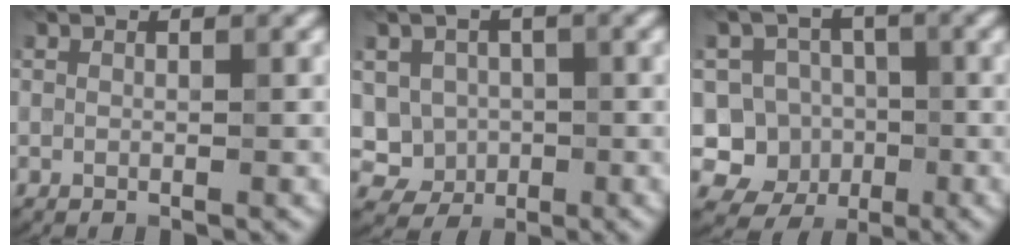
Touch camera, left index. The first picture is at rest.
{"total": 4.0, "force": [-0.2, 3.8, 1.2], "torque": [-0.010, 0.003, -0.015]}
{"total": 6.3, "force": [-1.7, 5.8, 1.7], "torque": [-0.003, 0.007, -0.053]}